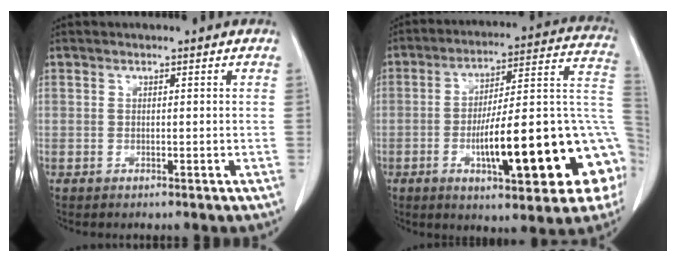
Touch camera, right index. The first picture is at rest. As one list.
[{"total": 24.4, "force": [-6.9, 4.5, 22.9], "torque": [-0.250, 0.026, -0.089]}]